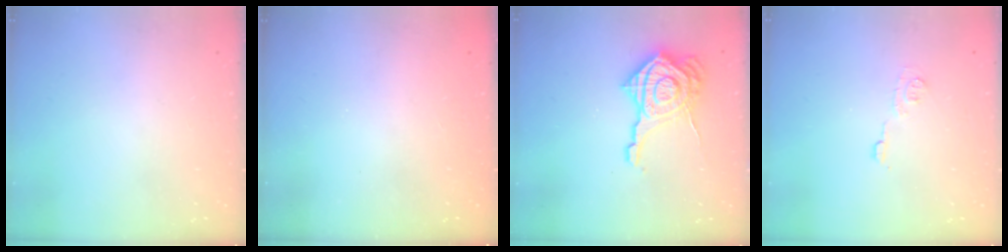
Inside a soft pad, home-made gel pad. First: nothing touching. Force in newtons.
{"total": 2.4, "press": 2.3, "slide": 0.8}
{"total": 18.1, "press": 18.0, "slide": 1.6}
{"total": 5.4, "press": 5.4, "slide": 0.7}